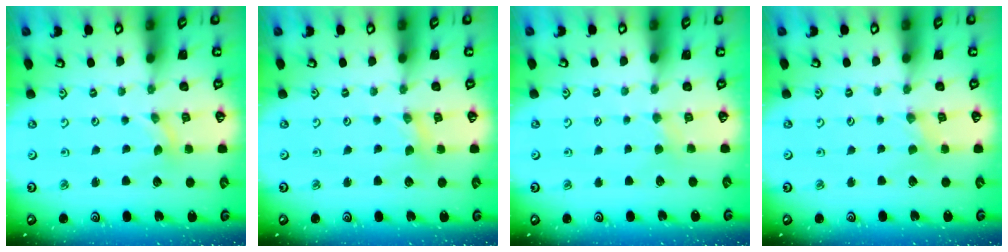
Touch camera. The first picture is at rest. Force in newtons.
{"total": 0.0}
{"total": 1.9, "press": 1.9, "slide": 0.4}
{"total": 0.0}